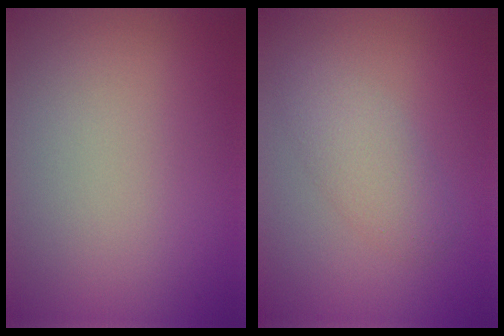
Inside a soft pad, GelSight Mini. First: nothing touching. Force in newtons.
{"total": 2.8, "press": 2.8, "slide": 0.0}